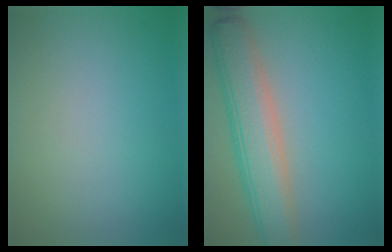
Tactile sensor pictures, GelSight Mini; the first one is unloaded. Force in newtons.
{"total": 6.8, "press": 6.8, "slide": 0.5}